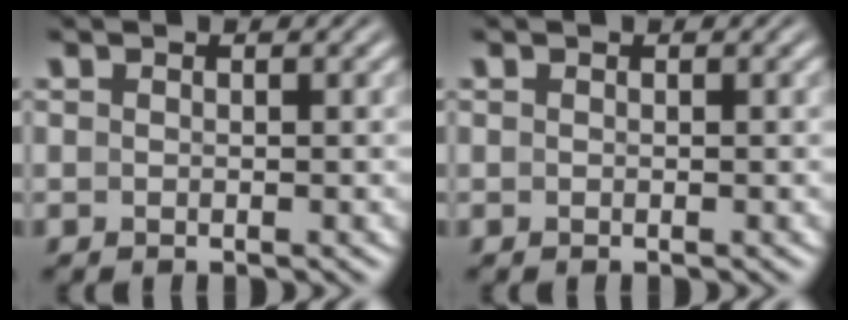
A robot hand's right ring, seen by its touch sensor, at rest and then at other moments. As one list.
[{"total": 0.0}]